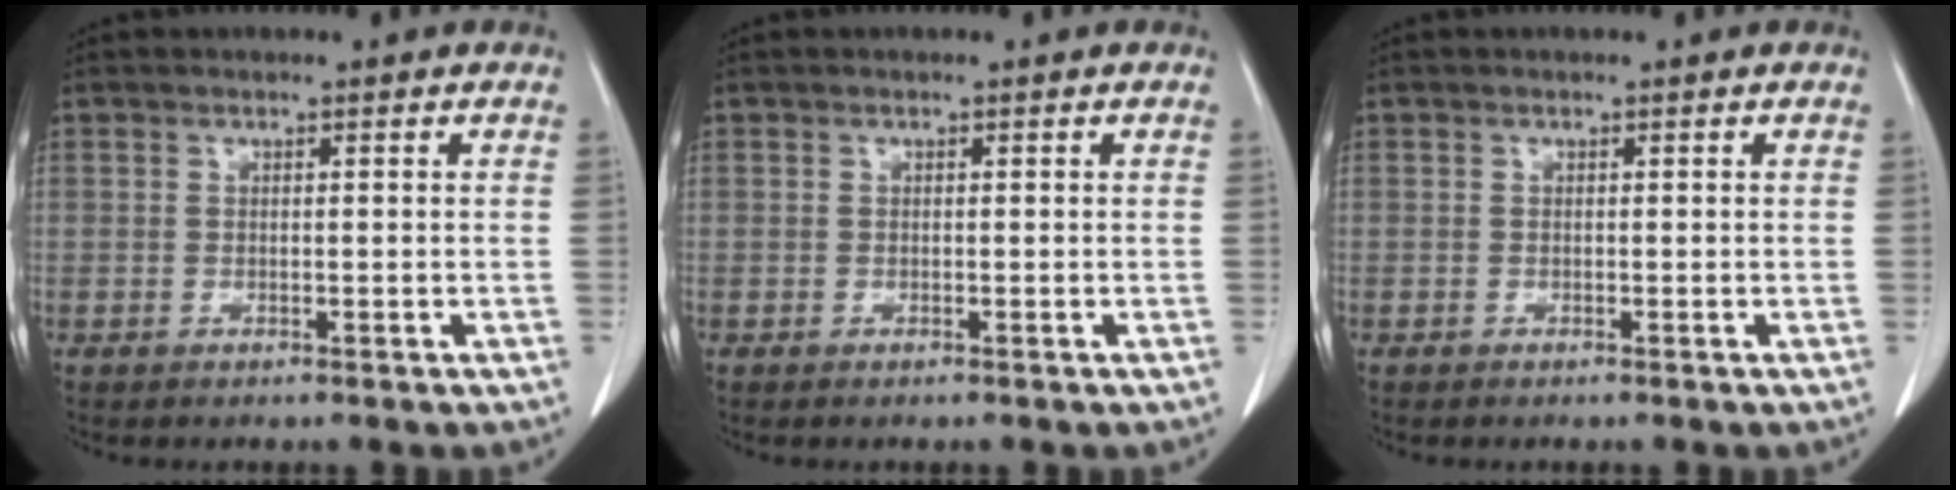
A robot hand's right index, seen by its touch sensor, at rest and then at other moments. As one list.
[{"total": 0.0}, {"total": 0.0}]